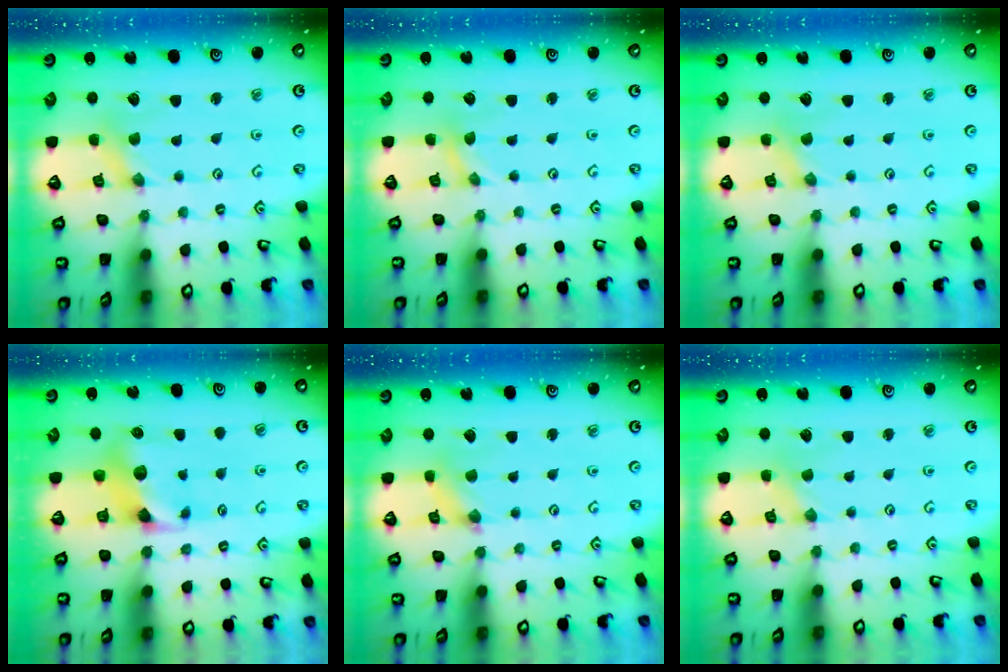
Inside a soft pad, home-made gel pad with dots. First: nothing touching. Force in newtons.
{"total": 0.0}
{"total": 0.0}
{"total": 7.0, "press": 7.0, "slide": 0.6}
{"total": 1.6, "press": 1.6, "slide": 0.2}
{"total": 0.0}